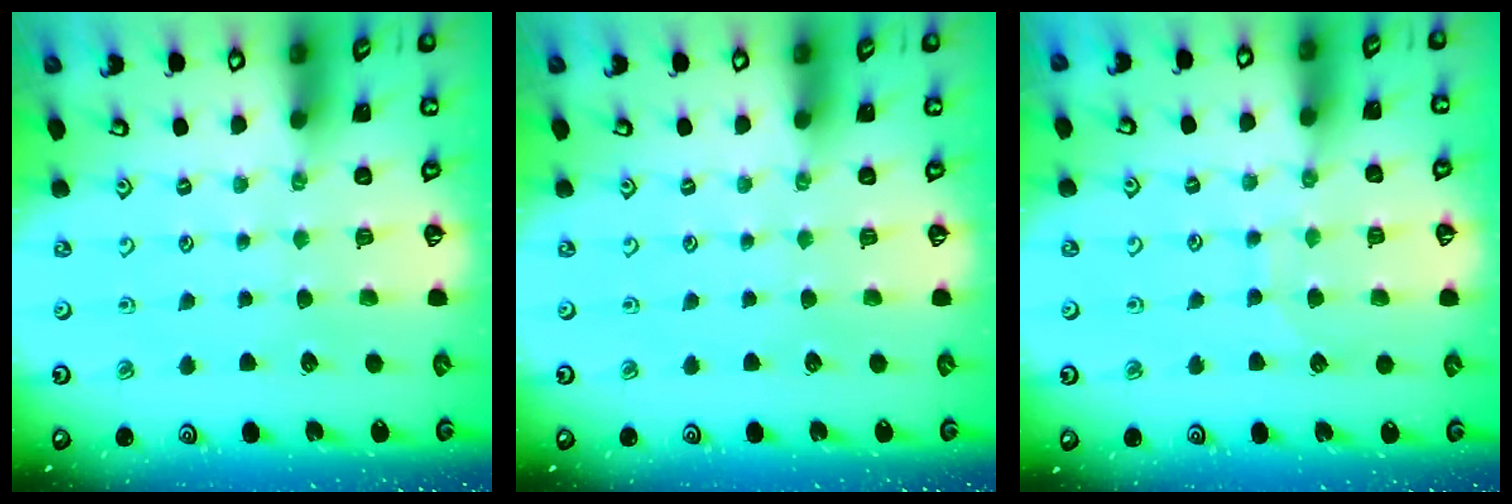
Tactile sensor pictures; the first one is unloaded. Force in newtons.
{"total": 0.0}
{"total": 7.6, "press": 7.6, "slide": 0.6}